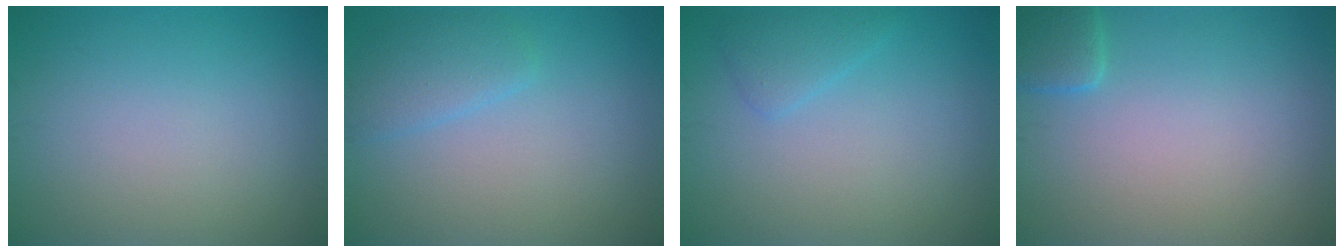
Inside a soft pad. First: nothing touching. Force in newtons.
{"total": 2.4, "press": 2.4, "slide": 0.2}
{"total": 1.7, "press": 1.7, "slide": 0.0}
{"total": 2.0, "press": 2.0, "slide": 0.3}